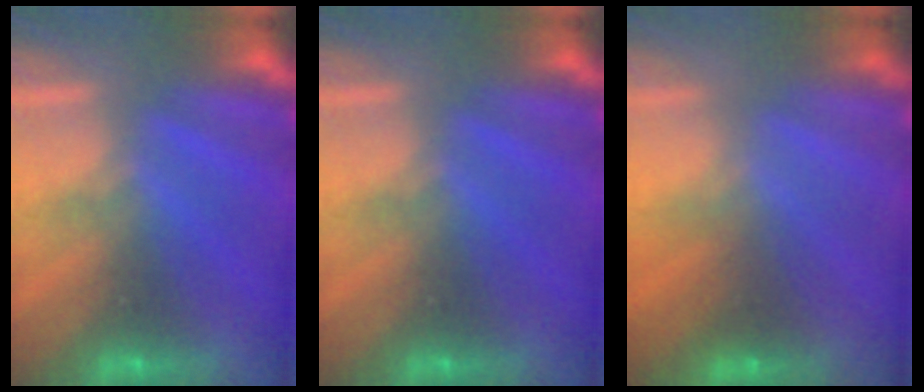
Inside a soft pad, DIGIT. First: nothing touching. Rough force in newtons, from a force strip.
{"total": 0.0}
{"total": 1.6}